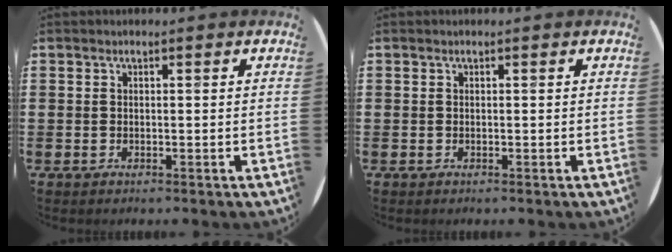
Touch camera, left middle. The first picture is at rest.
{"total": 0.0}